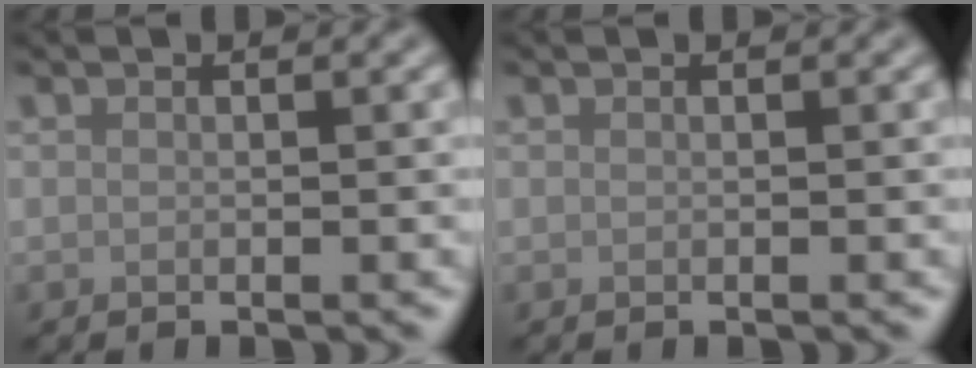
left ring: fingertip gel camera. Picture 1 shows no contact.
{"total": 0.0}